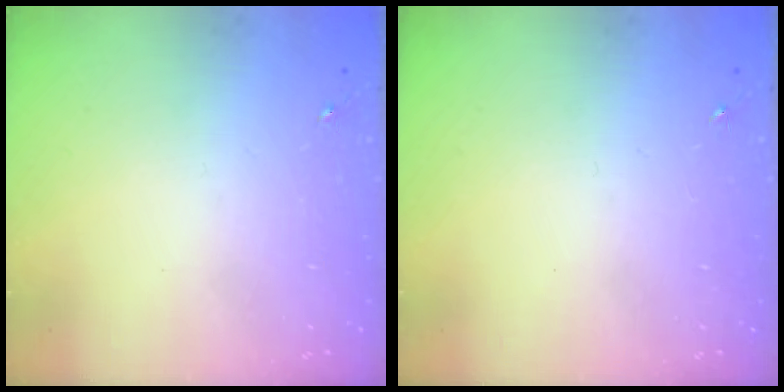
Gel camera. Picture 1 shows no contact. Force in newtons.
{"total": 0.0}